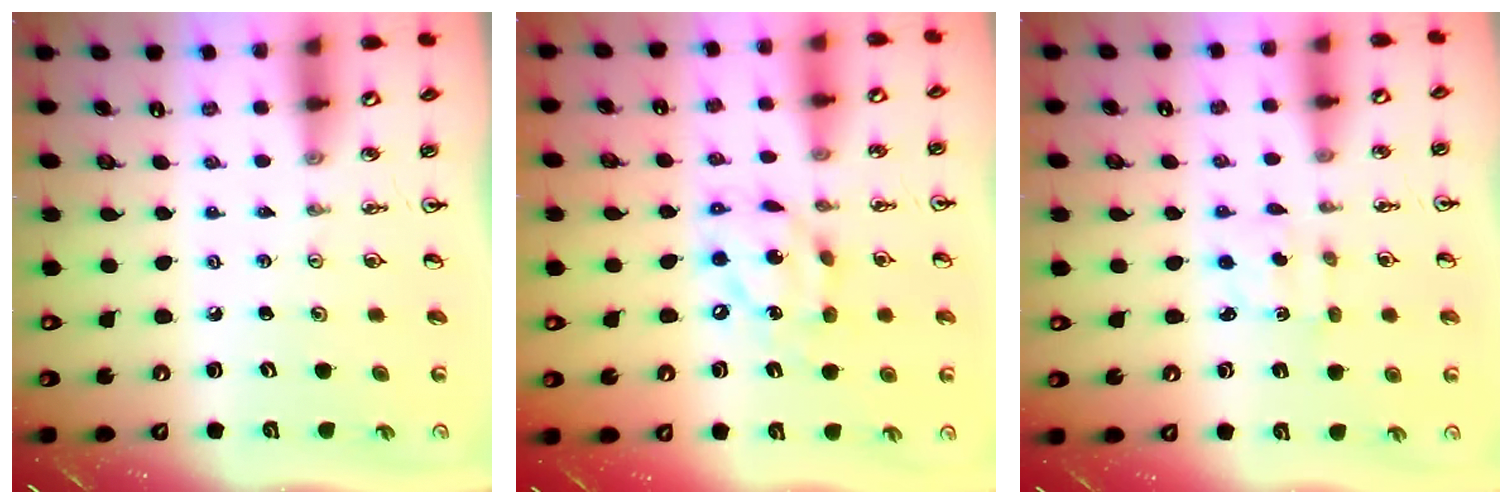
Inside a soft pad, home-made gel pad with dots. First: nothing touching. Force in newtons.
{"total": 12.7, "press": 12.7, "slide": 1.5}
{"total": 2.2, "press": 2.1, "slide": 0.6}